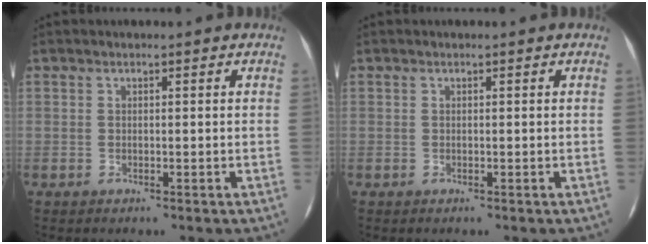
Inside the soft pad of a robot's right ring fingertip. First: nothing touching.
{"total": 0.0}